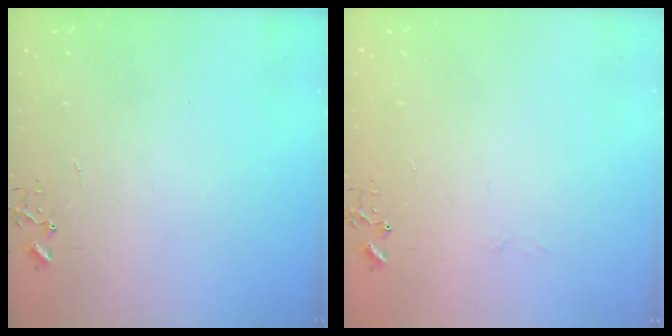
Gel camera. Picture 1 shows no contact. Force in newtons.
{"total": 3.0, "press": 3.0, "slide": 0.3}